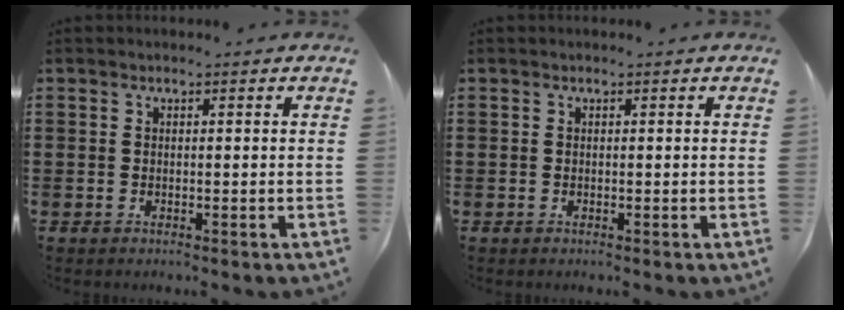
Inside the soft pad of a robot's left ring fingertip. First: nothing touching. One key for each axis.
{"total": 0.0}